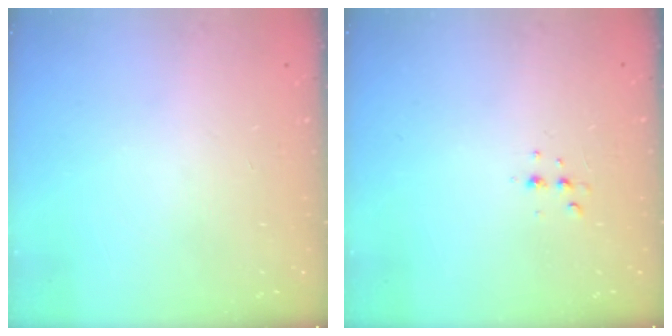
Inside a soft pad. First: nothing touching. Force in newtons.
{"total": 3.5, "press": 3.4, "slide": 0.5}